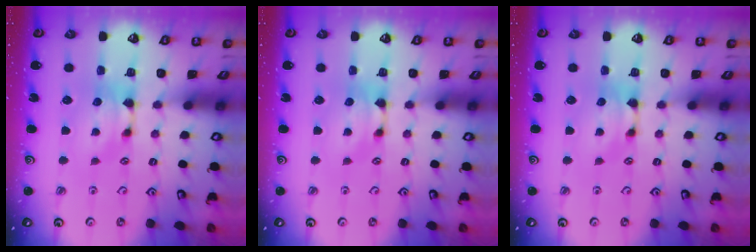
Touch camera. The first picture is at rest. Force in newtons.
{"total": 0.0}
{"total": 0.0}